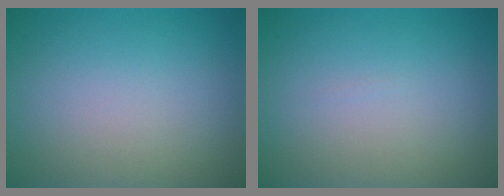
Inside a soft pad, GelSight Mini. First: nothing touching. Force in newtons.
{"total": 0.0}